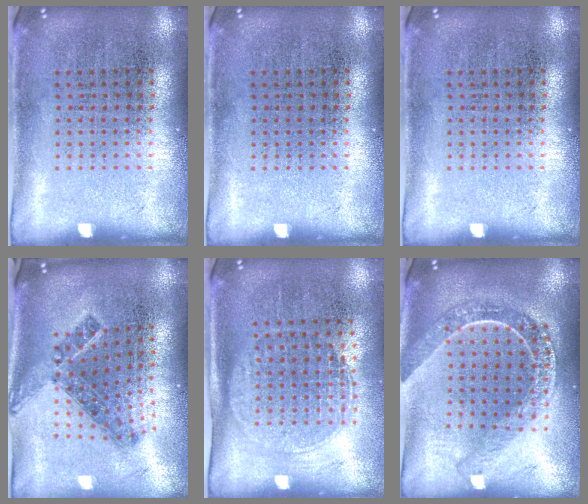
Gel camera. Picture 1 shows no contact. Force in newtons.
{"total": 0.0}
{"total": 0.0}
{"total": 1.2, "press": 1.0, "slide": 0.8}
{"total": 1.5, "press": 1.3, "slide": 0.8}
{"total": 2.2, "press": 1.9, "slide": 1.2}